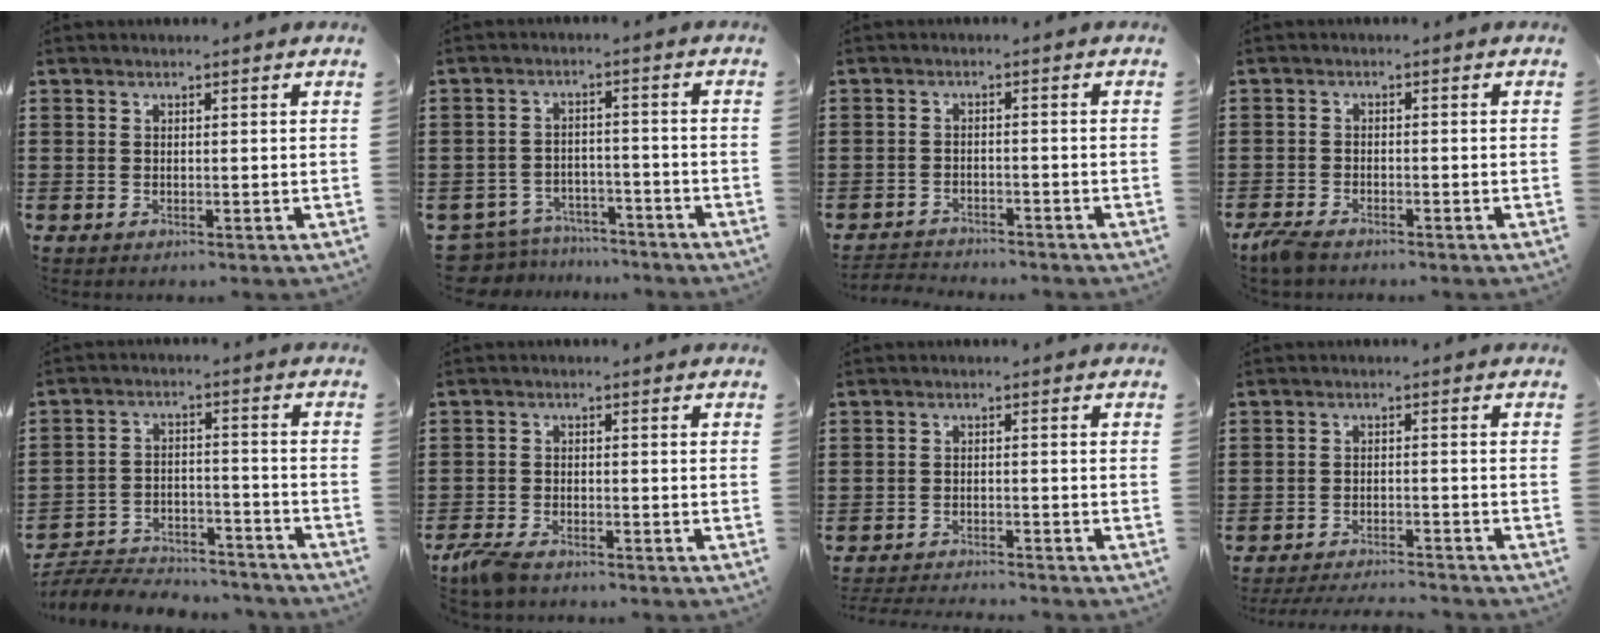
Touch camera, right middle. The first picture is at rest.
{"total": 5.2, "force": [-5.1, 1.1, 0.2], "torque": [-0.028, 0.007, -0.113]}
{"total": 2.5, "force": [-2.5, 0.3, -0.1], "torque": [-0.005, -0.001, -0.054]}
{"total": 2.5, "force": [-2.0, 0.7, 1.3], "torque": [-0.044, -0.004, -0.046]}
{"total": 6.1, "force": [-6.0, 1.0, 0.8], "torque": [-0.016, 0.015, -0.122]}
{"total": 3.3, "force": [-2.8, 1.0, 1.4], "torque": [-0.054, -0.005, -0.064]}
{"total": 2.6, "force": [-2.5, 0.0, 0.1], "torque": [-0.005, 0.000, -0.054]}
{"total": 3.4, "force": [-3.3, 0.0, 0.6], "torque": [-0.010, 0.001, -0.069]}